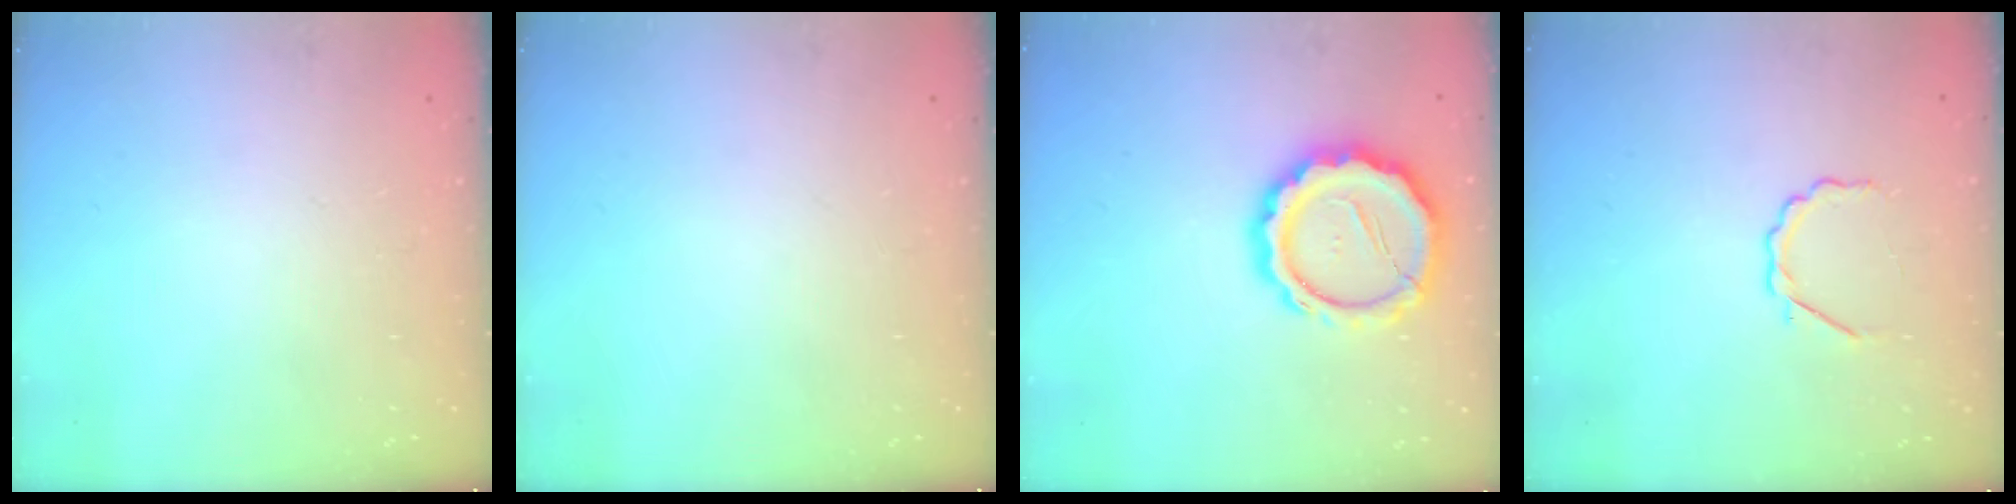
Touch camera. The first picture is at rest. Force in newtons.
{"total": 0.0}
{"total": 15.2, "press": 15.0, "slide": 2.8}
{"total": 3.5, "press": 3.3, "slide": 1.2}